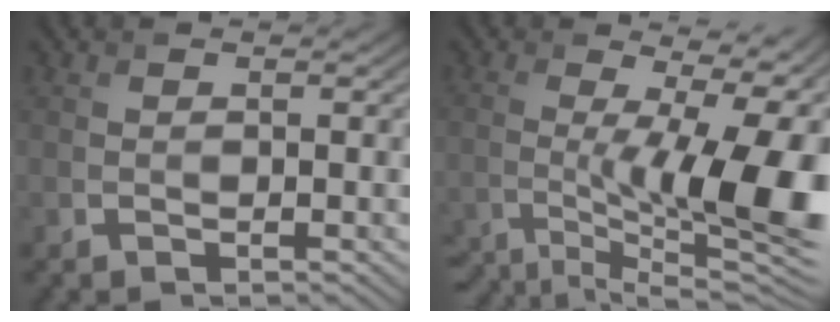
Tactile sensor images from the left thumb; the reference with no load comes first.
{"total": 14.9, "force": [-3.8, 3.9, 13.9], "torque": [-0.197, -0.015, -0.053]}